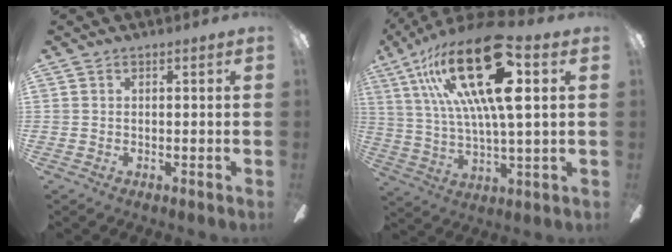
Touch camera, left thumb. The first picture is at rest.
{"total": 26.4, "force": [10.9, 8.2, 22.6], "torque": [-0.427, -0.041, 0.170]}